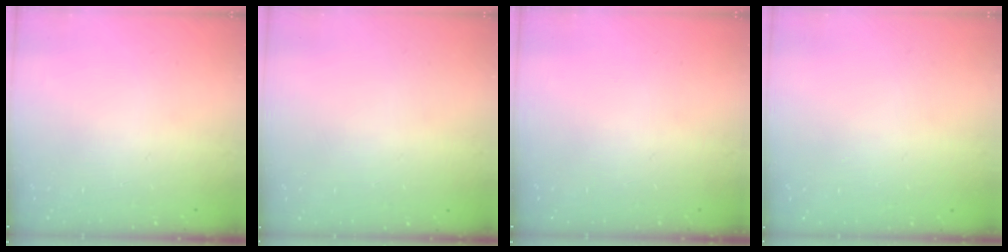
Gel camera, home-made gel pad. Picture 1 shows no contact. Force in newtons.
{"total": 0.5, "press": 0.5, "slide": 0.1}
{"total": 0.0}
{"total": 0.0}